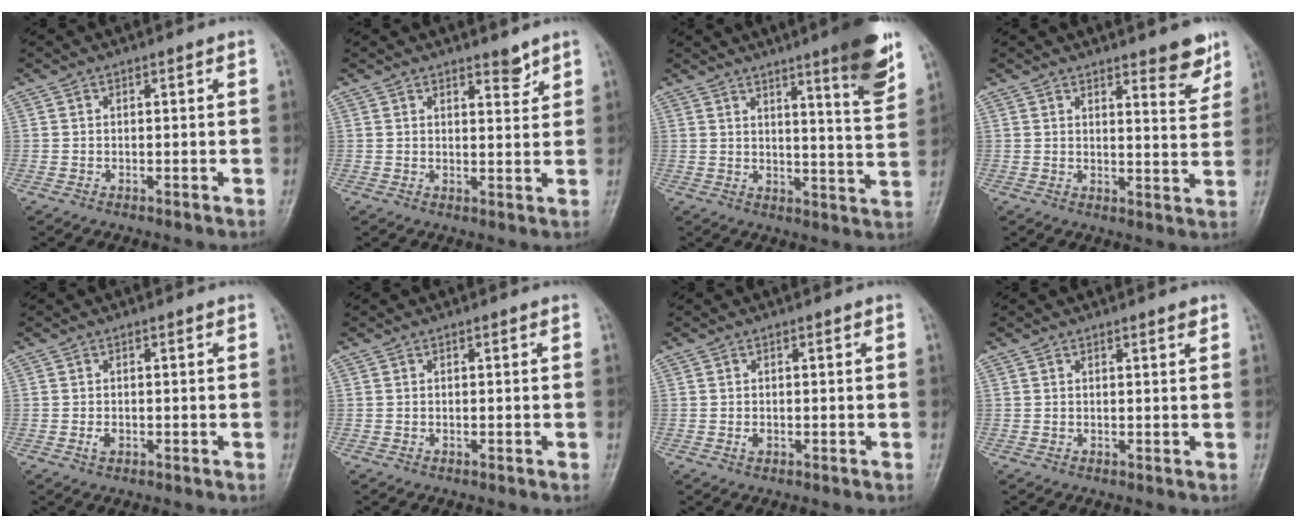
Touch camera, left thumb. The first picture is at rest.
{"total": 2.9, "force": [2.4, 0.9, 1.4], "torque": [-0.010, -0.020, 0.037]}
{"total": 11.9, "force": [7.3, 1.0, 9.4], "torque": [-0.116, -0.044, 0.100]}
{"total": 6.3, "force": [4.5, 1.5, 4.1], "torque": [-0.035, -0.034, 0.057]}
{"total": 1.3, "force": [-0.2, 0.8, 1.0], "torque": [-0.015, -0.002, -0.002]}
{"total": 0.0}
{"total": 1.0, "force": [0.0, 0.6, 0.8], "torque": [-0.010, 0.002, 0.002]}
{"total": 1.3, "force": [0.9, 0.2, 0.8], "torque": [-0.009, -0.006, 0.013]}